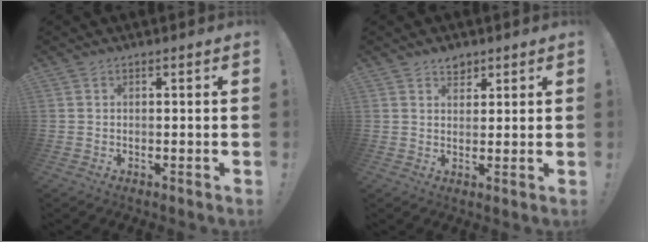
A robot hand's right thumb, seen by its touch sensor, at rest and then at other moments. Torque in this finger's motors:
{"motor_torque": [-0.22, -0.02, -0.19, 0.02, -0.03]}